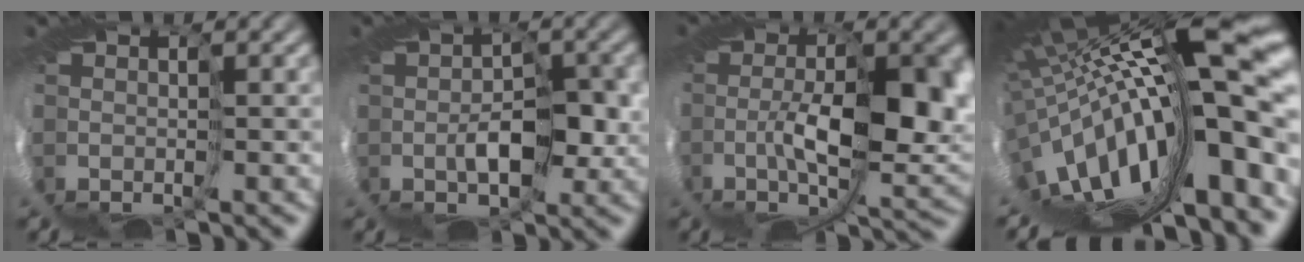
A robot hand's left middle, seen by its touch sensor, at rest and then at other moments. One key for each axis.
{"total": 1.5, "fx": 0.1, "fy": -0.3, "fz": 1.5, "tx": -0.036, "ty": 0.005, "tz": -0.004}
{"total": 6.5, "fx": 0.1, "fy": 2.1, "fz": 6.2, "tx": -0.136, "ty": -0.010, "tz": -0.002}
{"total": 13.9, "fx": 0.7, "fy": 3.1, "fz": 13.6, "tx": -0.212, "ty": -0.037, "tz": 0.024}